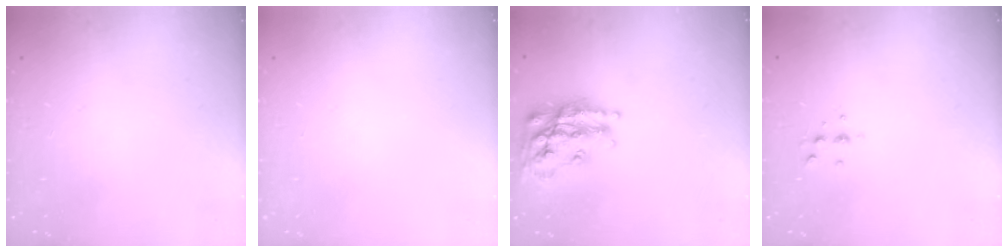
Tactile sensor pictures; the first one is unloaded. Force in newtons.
{"total": 0.0}
{"total": 20.4, "press": 20.4, "slide": 1.4}
{"total": 4.3, "press": 4.2, "slide": 1.1}